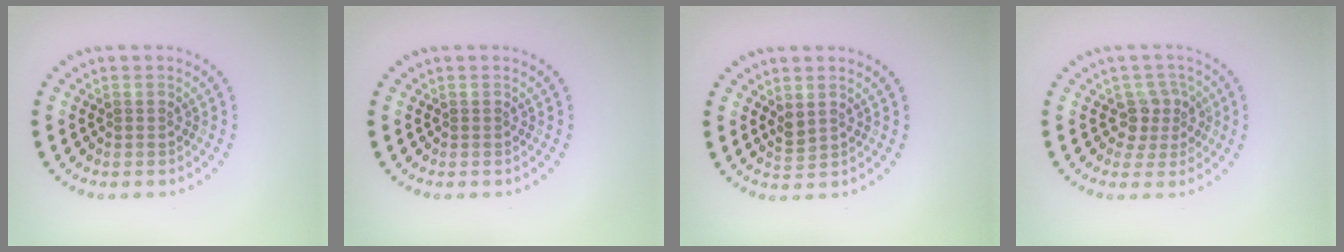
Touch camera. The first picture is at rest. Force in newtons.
{"total": 0.0}
{"total": 1.1, "press": 1.0, "slide": 0.5}
{"total": 2.6, "press": 2.1, "slide": 1.5}